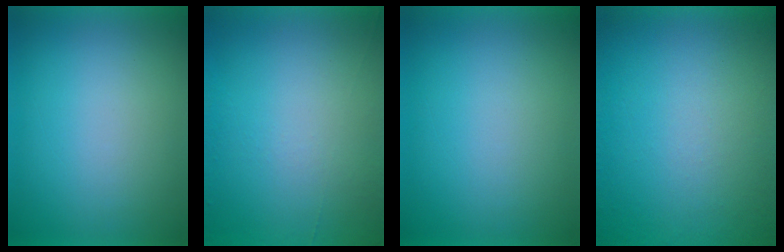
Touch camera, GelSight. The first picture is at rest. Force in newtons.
{"total": 4.5}
{"total": 0.0}
{"total": 6.0}